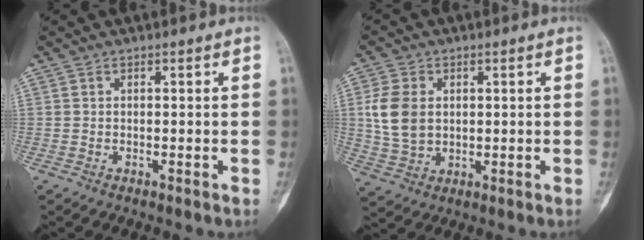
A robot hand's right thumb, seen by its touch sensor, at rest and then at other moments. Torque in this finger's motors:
{"motor_torque": [0.18, 0.17, 0.87, -0.02, 0.00]}